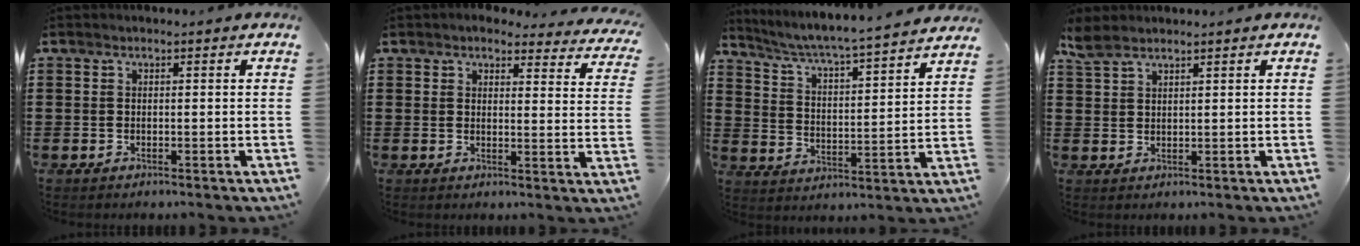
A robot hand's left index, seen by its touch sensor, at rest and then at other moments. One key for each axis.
{"total": 3.7, "fx": 3.4, "fy": 0.9, "fz": 1.0, "tx": -0.018, "ty": -0.020, "tz": 0.057}
{"total": 4.5, "fx": 4.3, "fy": -0.8, "fz": 1.2, "tx": -0.046, "ty": -0.037, "tz": 0.065}
{"total": 3.2, "fx": 2.7, "fy": 1.2, "fz": 1.4, "tx": -0.034, "ty": 0.003, "tz": 0.051}